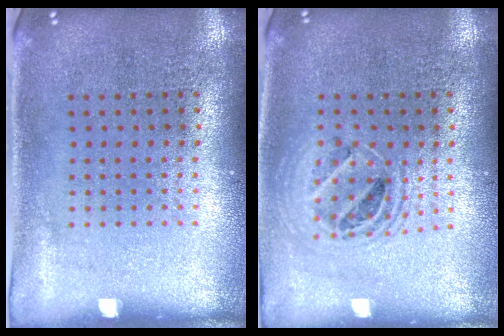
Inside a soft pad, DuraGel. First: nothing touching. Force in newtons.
{"total": 1.5, "press": 1.3, "slide": 0.7}